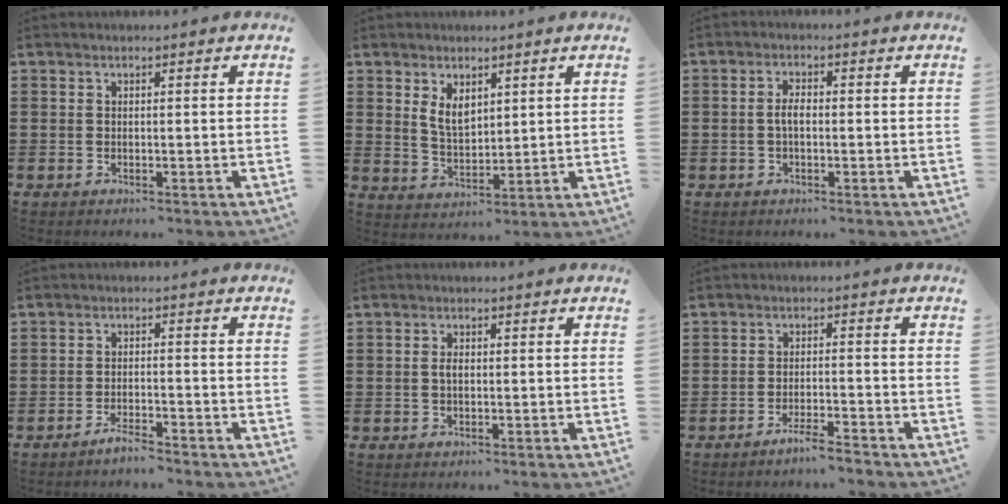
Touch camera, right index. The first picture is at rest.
{"total": 4.5, "force": [2.1, 2.6, 3.0], "torque": [-0.059, 0.003, 0.037]}
{"total": 2.4, "force": [-0.2, 1.0, 2.2], "torque": [-0.048, 0.000, -0.007]}
{"total": 2.4, "force": [-2.3, 0.1, 0.8], "torque": [-0.016, 0.003, -0.043]}
{"total": 1.5, "force": [0.0, 0.7, 1.3], "torque": [-0.027, 0.003, -0.001]}
{"total": 3.1, "force": [-2.8, -0.1, 1.3], "torque": [-0.022, 0.002, -0.054]}